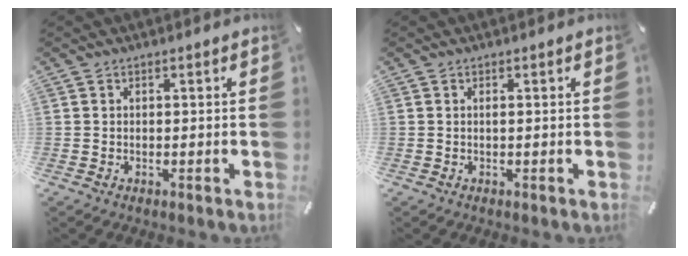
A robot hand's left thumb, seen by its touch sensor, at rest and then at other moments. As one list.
[{"total": 0.6, "force": [0.0, 0.0, 0.6], "torque": [-0.011, -0.001, 0.000]}]